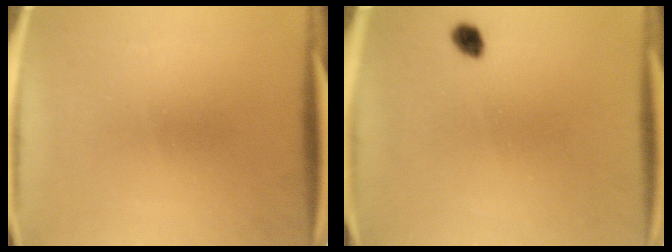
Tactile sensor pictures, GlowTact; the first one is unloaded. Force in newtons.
{"total": 2.2}